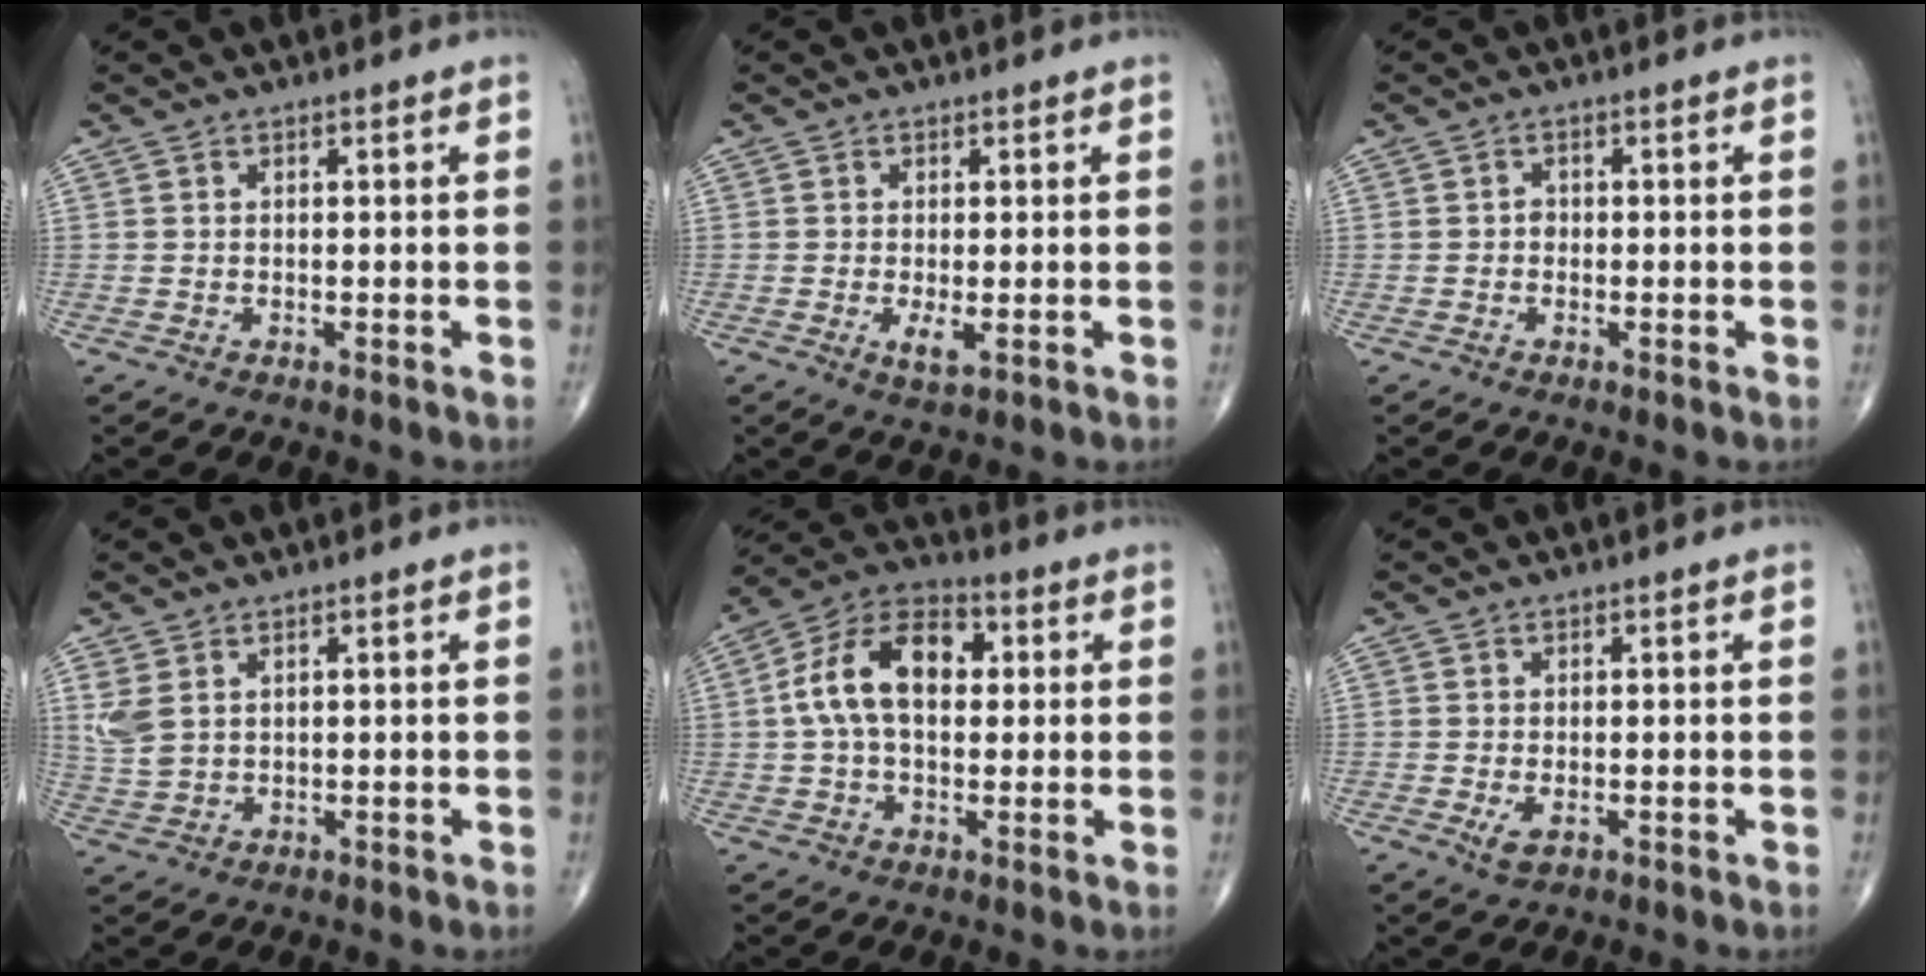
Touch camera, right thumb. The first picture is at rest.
{"total": 2.7, "force": [-0.6, 0.9, 2.5], "torque": [-0.048, -0.008, -0.009]}
{"total": 1.0, "force": [-0.2, 0.9, 0.5], "torque": [0.000, 0.004, -0.006]}
{"total": 4.2, "force": [1.7, 2.5, 2.9], "torque": [-0.071, -0.002, 0.046]}
{"total": 14.1, "force": [1.9, 8.6, 11.0], "torque": [-0.191, 0.031, 0.023]}
{"total": 2.0, "force": [-0.5, 1.0, 1.7], "torque": [-0.031, -0.004, -0.008]}